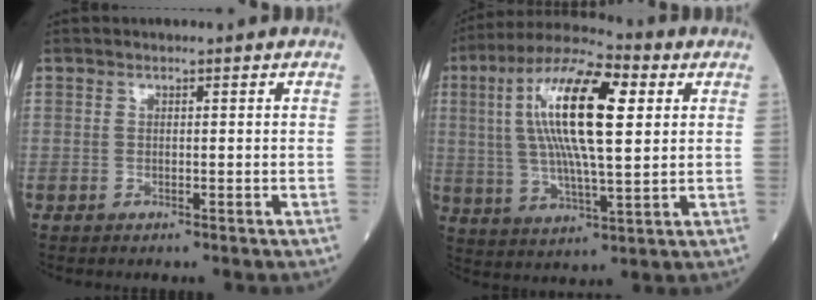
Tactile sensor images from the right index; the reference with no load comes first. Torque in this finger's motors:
{"motor_torque": [1.85, 0.28, 0.49, 0.18]}